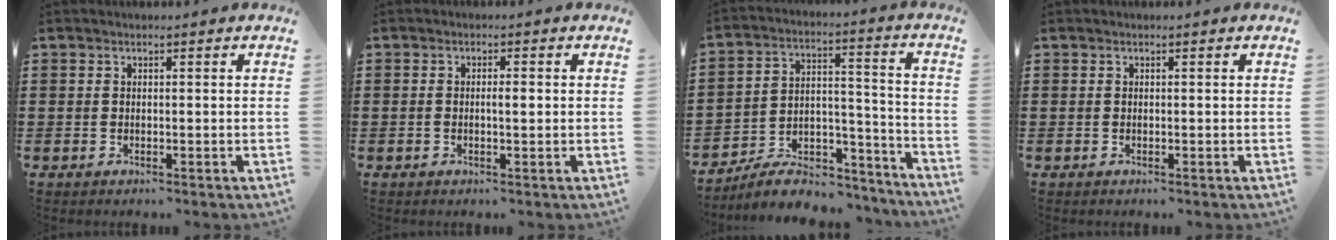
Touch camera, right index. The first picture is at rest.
{"total": 1.7, "force": [-0.1, 0.5, 1.6], "torque": [-0.031, 0.002, -0.002]}
{"total": 7.5, "force": [-6.3, 3.3, 2.5], "torque": [-0.042, 0.020, -0.118]}
{"total": 0.0}